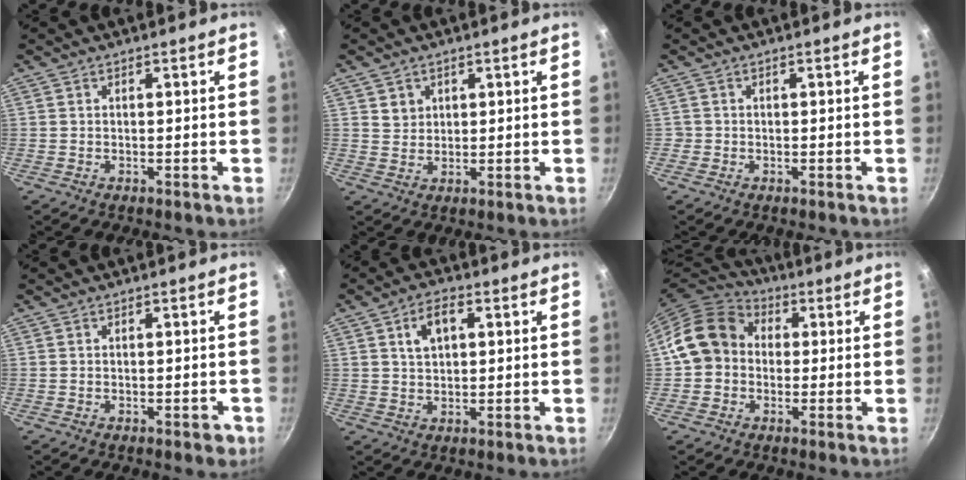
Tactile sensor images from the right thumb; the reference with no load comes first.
{"total": 2.9, "force": [1.3, 2.5, 0.7], "torque": [0.004, 0.003, 0.026]}
{"total": 0.8, "force": [-0.2, 0.7, 0.0], "torque": [0.001, 0.002, -0.006]}
{"total": 1.7, "force": [-0.8, 0.8, 1.2], "torque": [-0.007, 0.011, -0.002]}
{"total": 5.9, "force": [1.7, 3.5, 4.4], "torque": [-0.060, 0.007, 0.030]}
{"total": 12.0, "force": [0.5, 10.1, 6.4], "torque": [-0.083, 0.030, -0.012]}